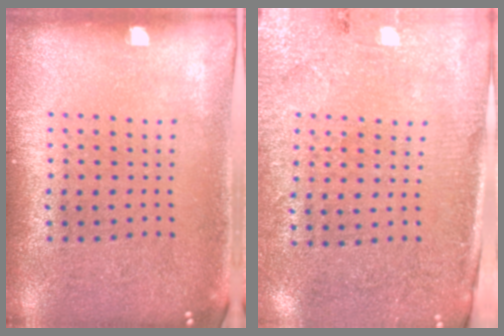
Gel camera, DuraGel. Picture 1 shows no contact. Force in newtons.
{"total": 2.8, "press": 2.6, "slide": 1.2}